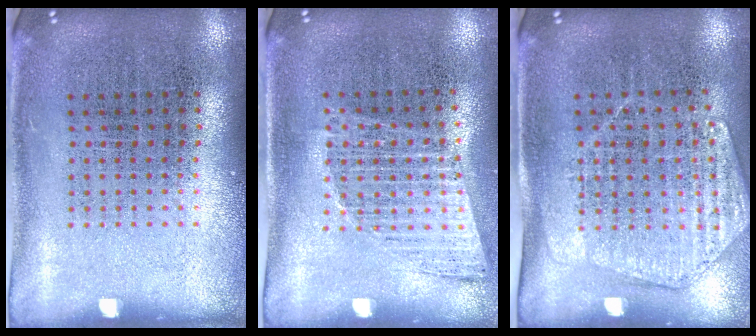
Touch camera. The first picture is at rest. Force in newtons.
{"total": 1.0, "press": 1.0, "slide": 0.4}
{"total": 1.6, "press": 1.5, "slide": 0.6}